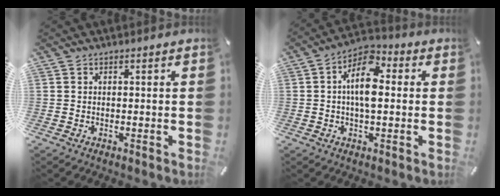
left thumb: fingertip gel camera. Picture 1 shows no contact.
{"total": 9.9, "force": [0.7, 5.3, 8.4], "torque": [-0.141, 0.001, 0.009]}